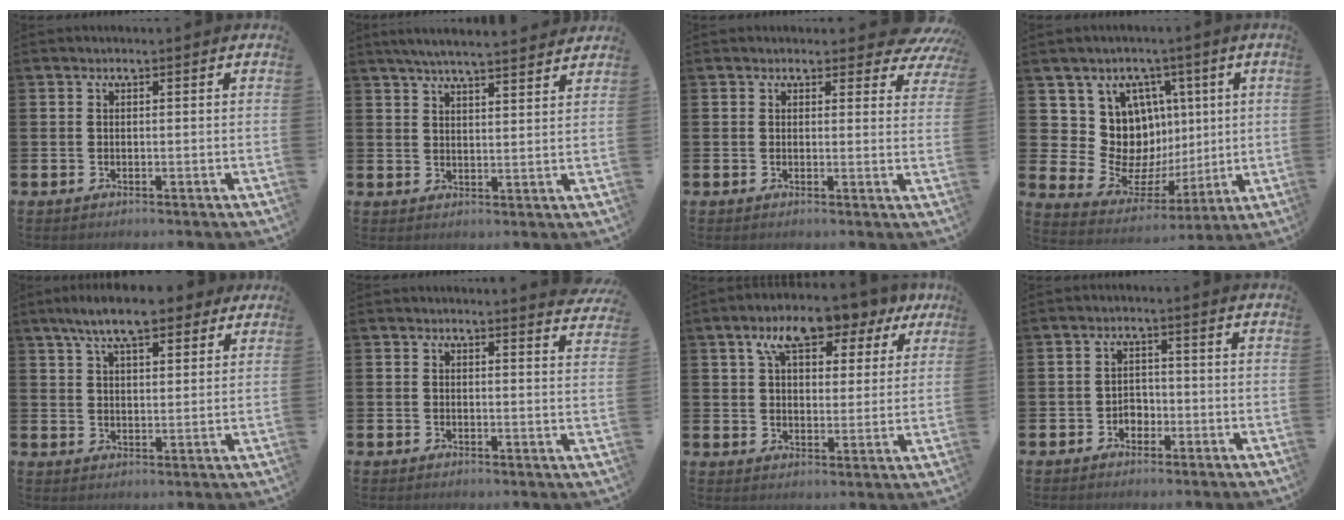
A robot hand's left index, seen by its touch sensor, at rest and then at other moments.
{"total": 5.2, "force": [5.0, -0.1, 1.3], "torque": [-0.031, -0.025, 0.088]}
{"total": 2.8, "force": [2.2, 1.4, 0.9], "torque": [0.000, -0.015, 0.033]}
{"total": 9.7, "force": [3.0, 8.9, 2.3], "torque": [-0.099, -0.045, 0.061]}
{"total": 8.5, "force": [7.0, 2.6, 4.2], "torque": [-0.090, -0.013, 0.125]}
{"total": 2.4, "force": [2.4, -0.2, 0.0], "torque": [0.021, -0.025, 0.038]}
{"total": 8.9, "force": [7.0, 3.7, 4.1], "torque": [-0.078, -0.022, 0.121]}
{"total": 2.4, "force": [-1.3, 1.8, 0.8], "torque": [-0.019, 0.005, -0.029]}